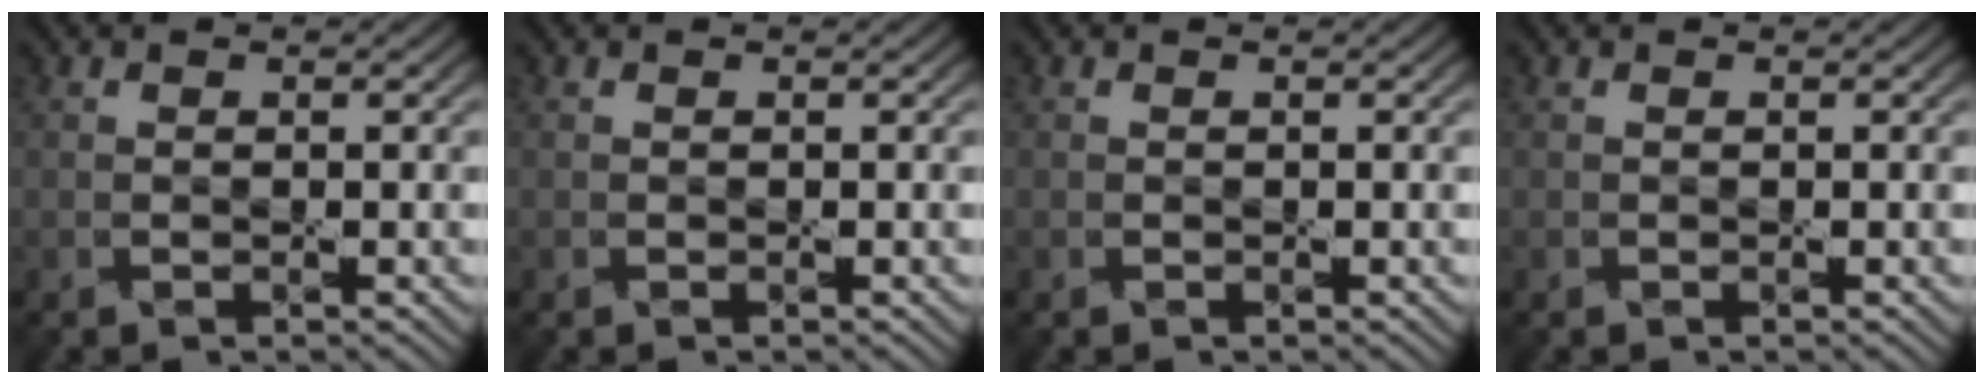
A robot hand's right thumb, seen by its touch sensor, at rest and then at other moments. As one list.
[{"total": 0.0}, {"total": 0.0}, {"total": 0.0}]